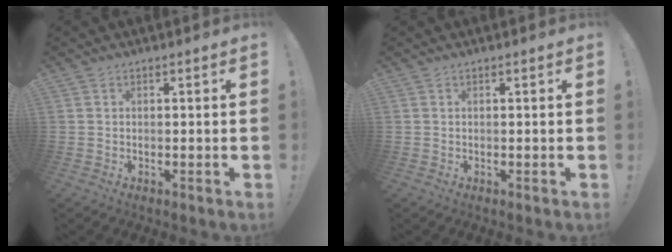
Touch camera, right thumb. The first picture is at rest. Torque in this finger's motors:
{"motor_torque": [-0.02, 0.02, -0.02, 0.01, 0.00]}